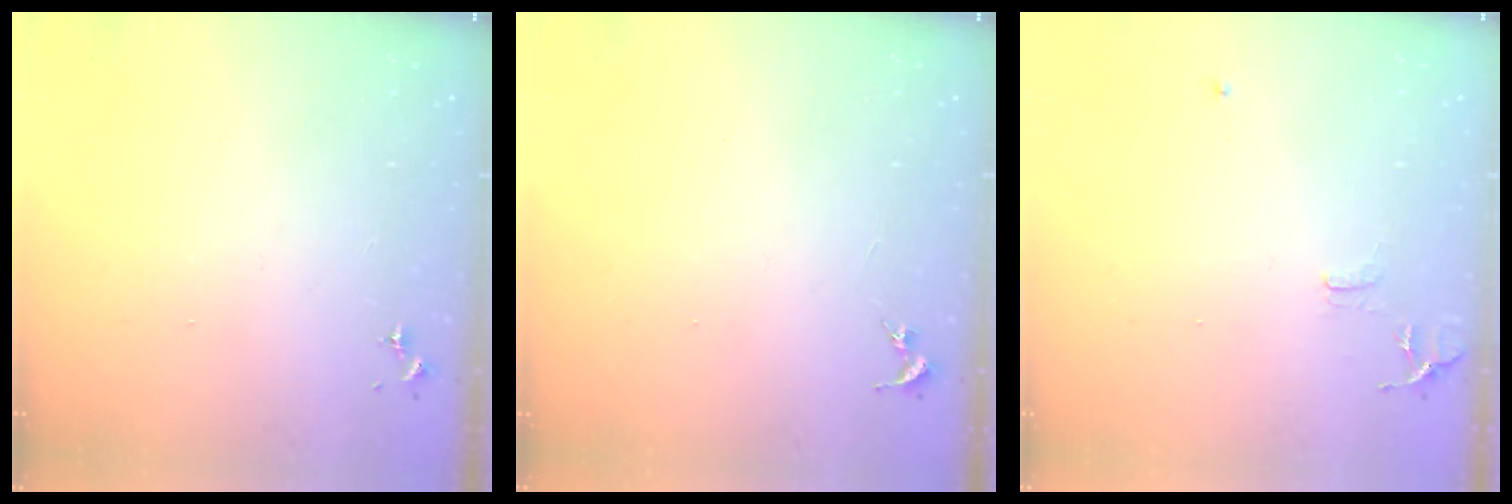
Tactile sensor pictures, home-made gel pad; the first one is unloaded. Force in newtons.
{"total": 0.0}
{"total": 8.1, "press": 8.0, "slide": 0.7}